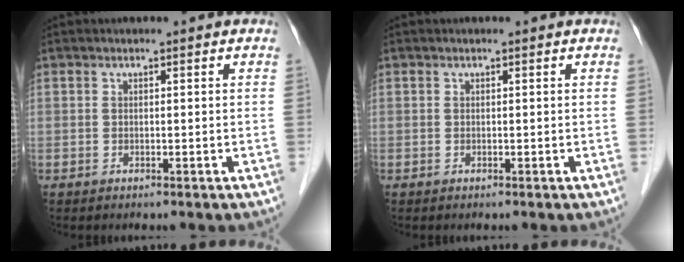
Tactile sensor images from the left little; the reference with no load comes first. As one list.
[{"total": 0.0}]